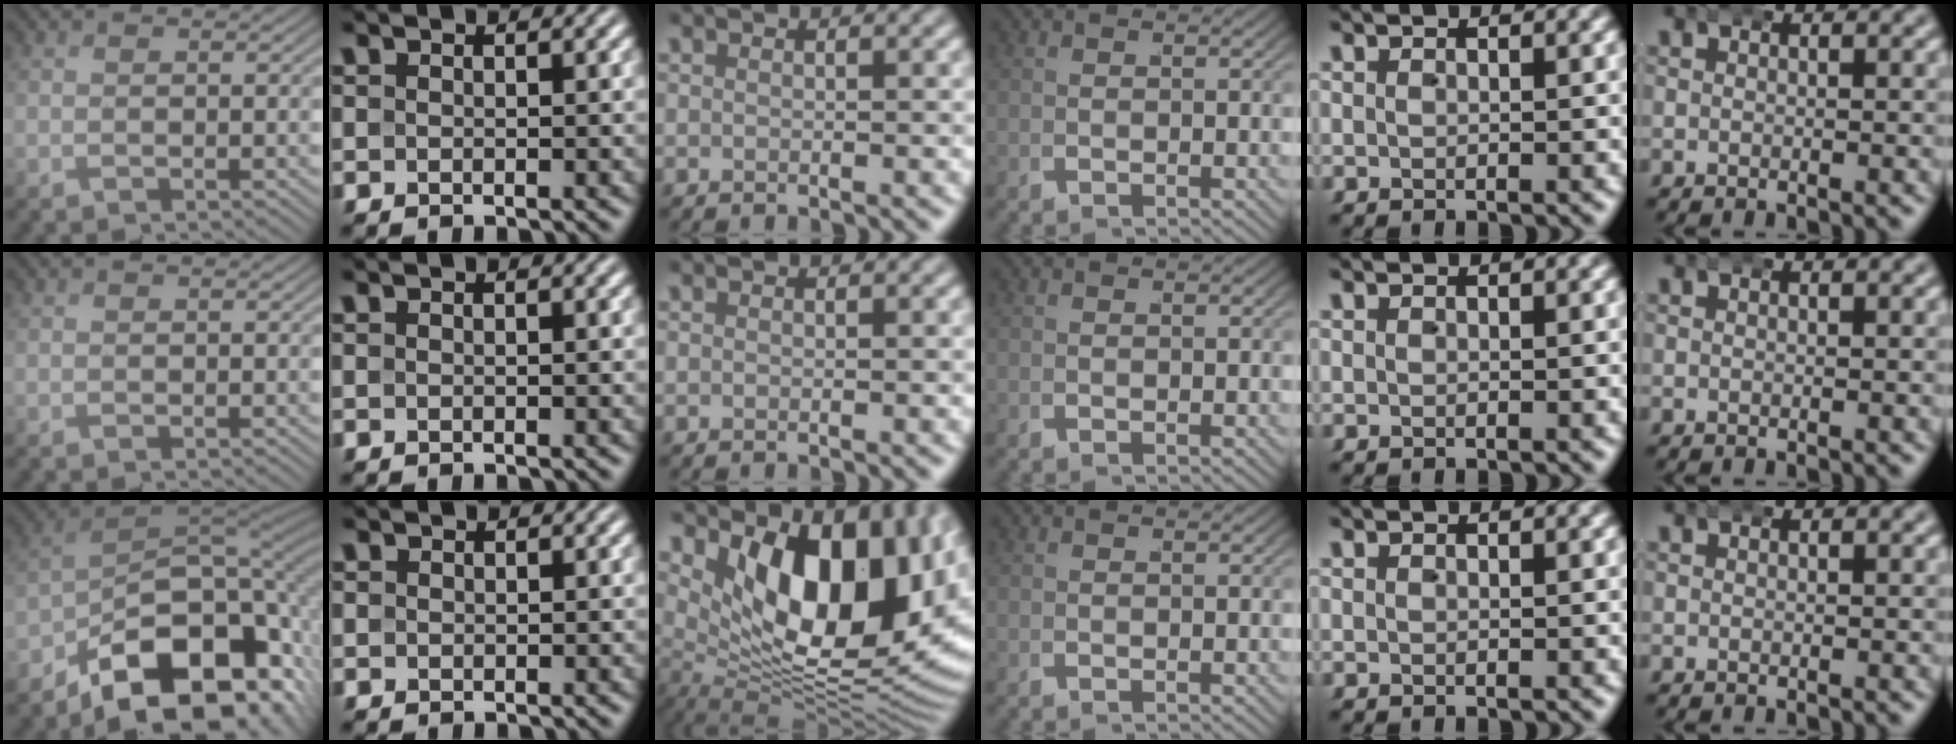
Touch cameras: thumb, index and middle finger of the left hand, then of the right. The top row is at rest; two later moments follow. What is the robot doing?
{"motion": "wrap", "object": "arm wrap"}